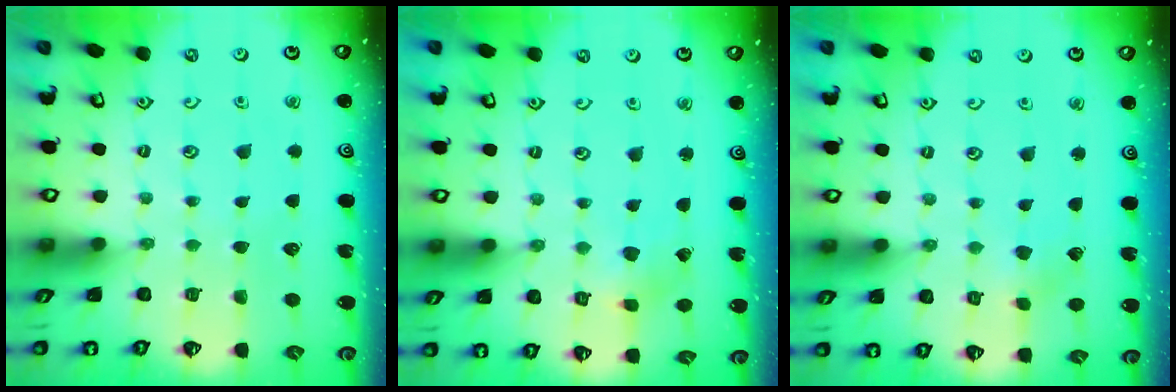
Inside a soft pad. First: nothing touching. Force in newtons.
{"total": 2.2, "press": 2.2, "slide": 0.2}
{"total": 2.2, "press": 2.2, "slide": 0.2}